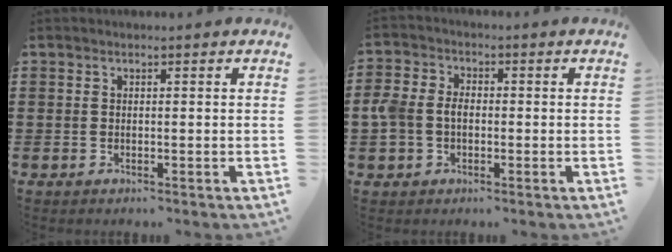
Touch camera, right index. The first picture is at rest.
{"total": 4.1, "force": [-0.5, 3.2, 2.5], "torque": [-0.075, 0.003, -0.019]}